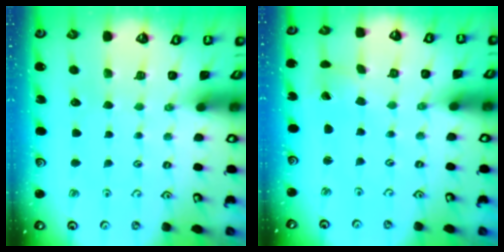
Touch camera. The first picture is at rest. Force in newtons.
{"total": 0.0}